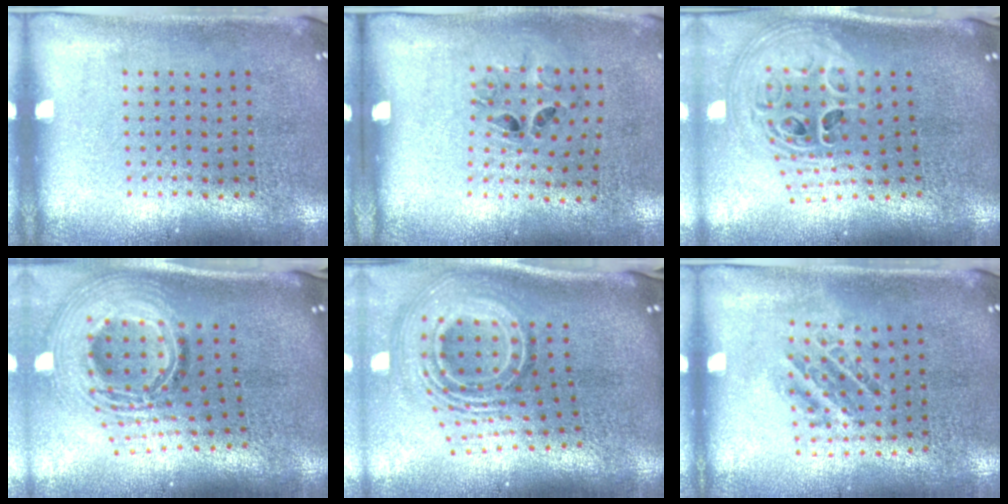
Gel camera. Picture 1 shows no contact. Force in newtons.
{"total": 1.3, "press": 0.7, "slide": 1.2}
{"total": 3.0, "press": 2.0, "slide": 2.2}
{"total": 2.7, "press": 1.8, "slide": 2.0}
{"total": 3.0, "press": 1.8, "slide": 2.4}
{"total": 1.0, "press": 1.0, "slide": 0.2}